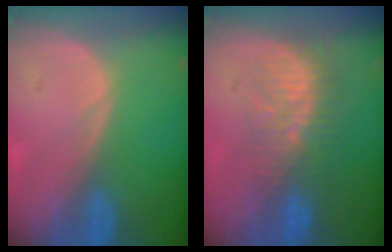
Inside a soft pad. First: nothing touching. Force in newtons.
{"total": 8.0, "press": 7.5, "slide": 2.5}